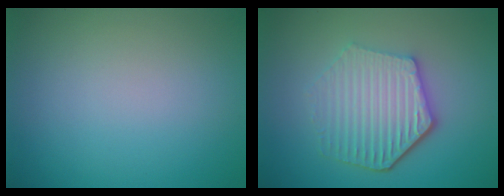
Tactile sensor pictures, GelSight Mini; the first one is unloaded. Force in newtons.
{"total": 5.7, "press": 4.4, "slide": 3.6}